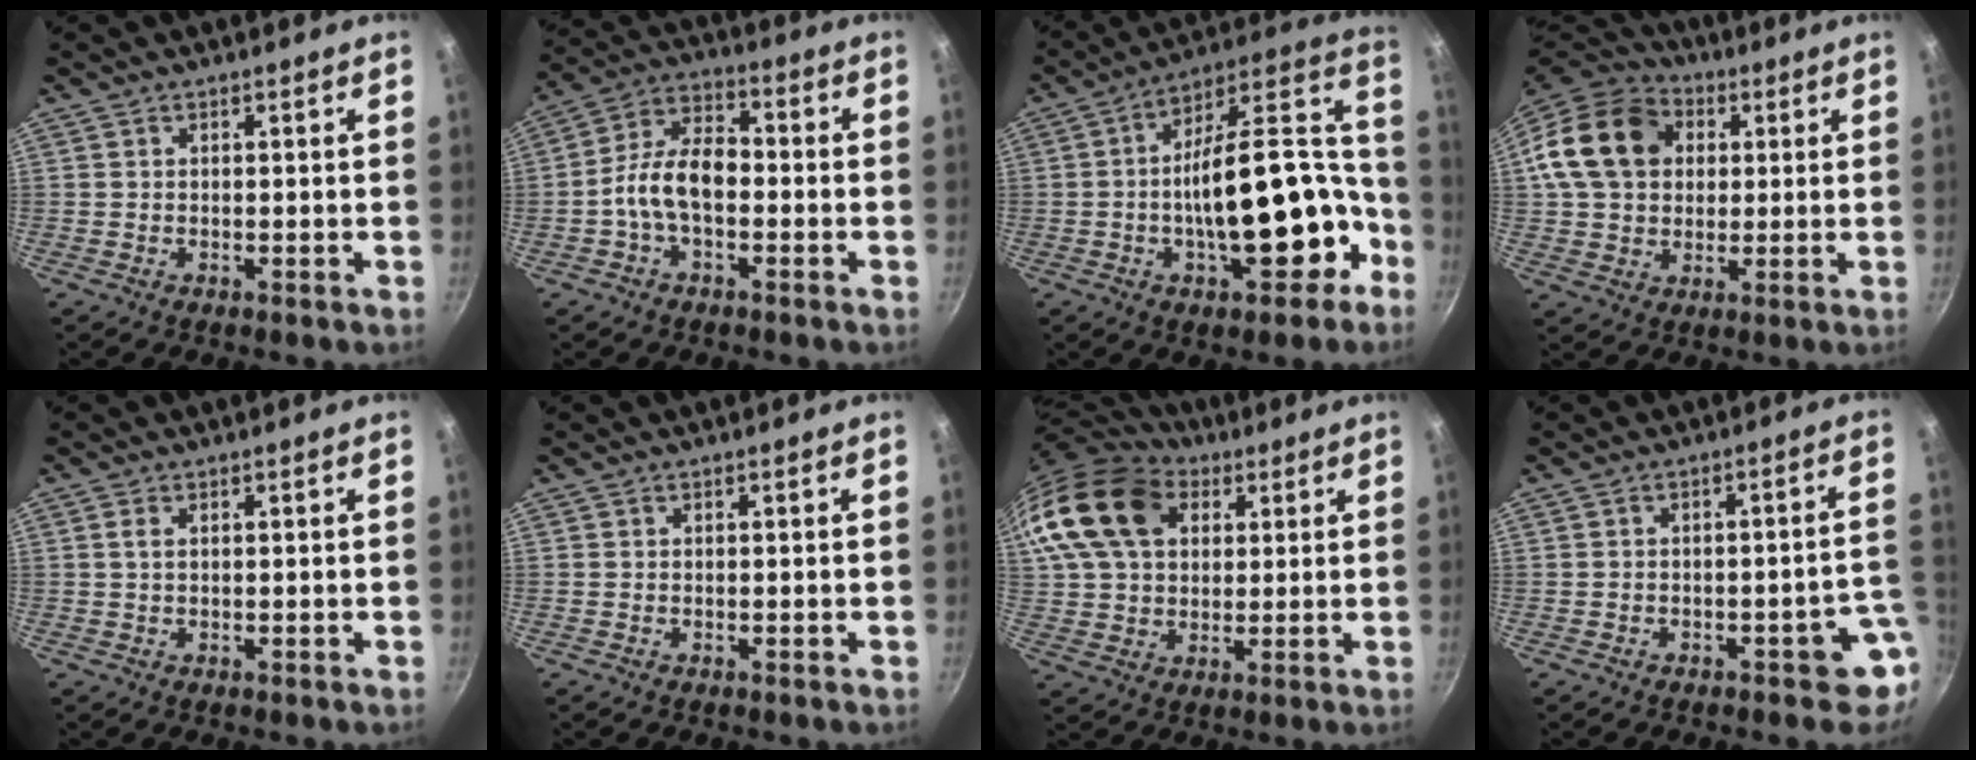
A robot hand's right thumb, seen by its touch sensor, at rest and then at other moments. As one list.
[{"total": 10.1, "force": [-2.0, 5.9, 8.0], "torque": [-0.128, 0.043, -0.051]}, {"total": 24.8, "force": [-6.8, 12.1, 20.6], "torque": [-0.263, 0.079, -0.094]}, {"total": 18.4, "force": [3.8, 14.4, 10.7], "torque": [-0.184, 0.027, 0.056]}, {"total": 1.5, "force": [0.4, 0.9, 1.1], "torque": [-0.021, 0.002, 0.007]}, {"total": 0.0}, {"total": 20.9, "force": [7.2, 14.9, 12.7], "torque": [-0.247, 0.017, 0.124]}, {"total": 5.8, "force": [-2.2, 2.8, 4.5], "torque": [-0.008, 0.030, -0.021]}]